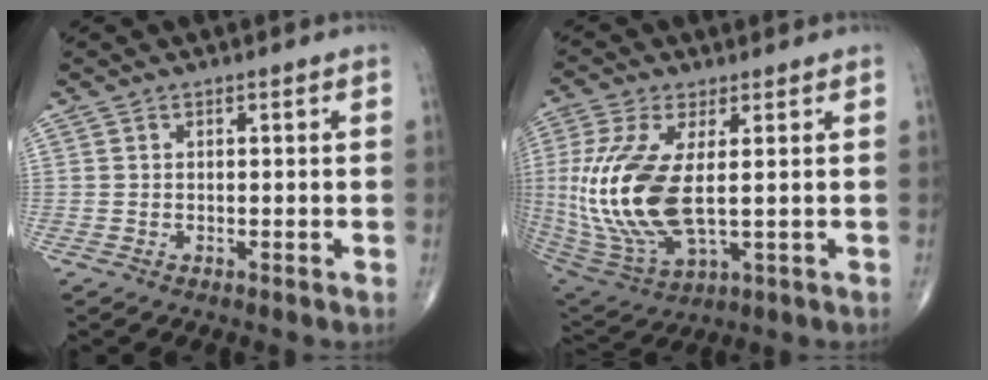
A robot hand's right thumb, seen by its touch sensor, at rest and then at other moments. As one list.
[{"total": 18.1, "force": [0.8, 7.7, 16.4], "torque": [-0.379, -0.019, 0.030]}]